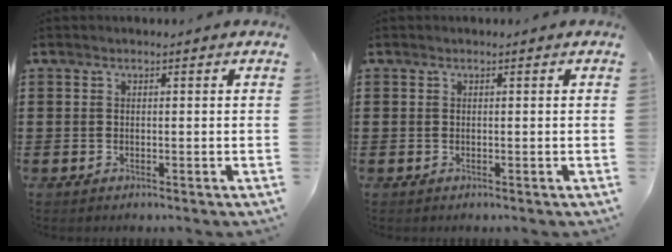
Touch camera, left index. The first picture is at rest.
{"total": 0.0}